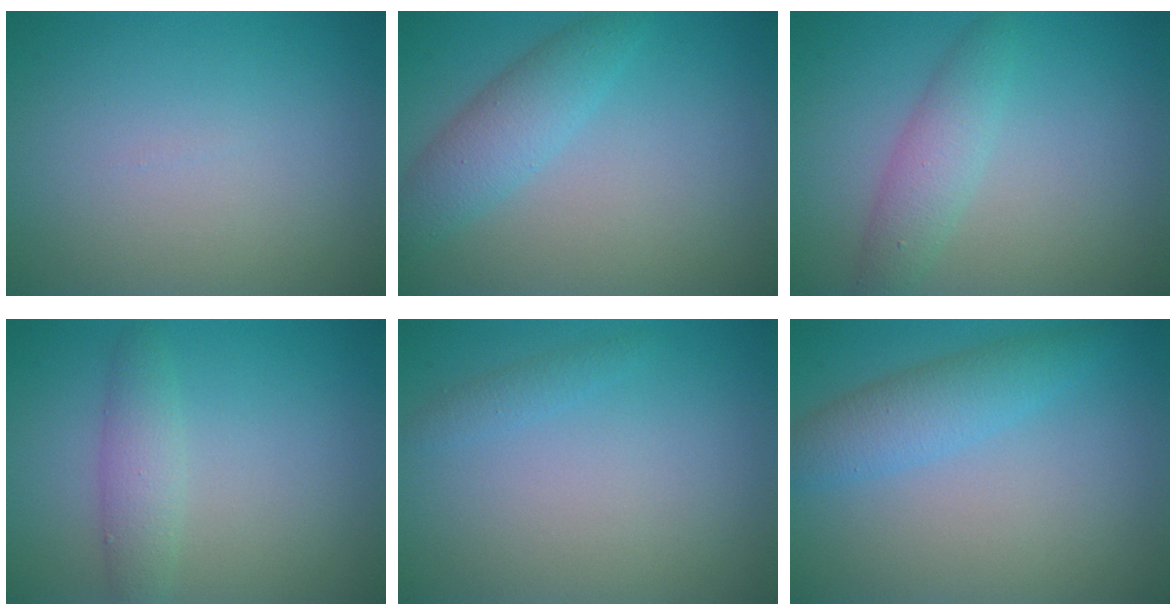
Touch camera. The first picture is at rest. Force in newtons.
{"total": 3.3, "press": 3.3, "slide": 0.1}
{"total": 2.8, "press": 2.8, "slide": 0.1}
{"total": 2.4, "press": 2.4, "slide": 0.2}
{"total": 0.9, "press": 0.9, "slide": 0.1}
{"total": 3.3, "press": 3.3, "slide": 0.1}